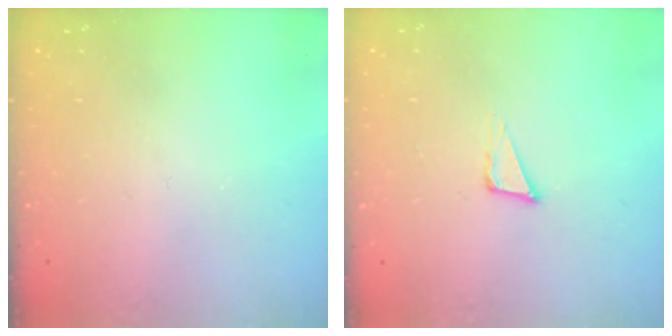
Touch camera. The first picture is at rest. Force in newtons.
{"total": 3.8, "press": 3.7, "slide": 0.9}